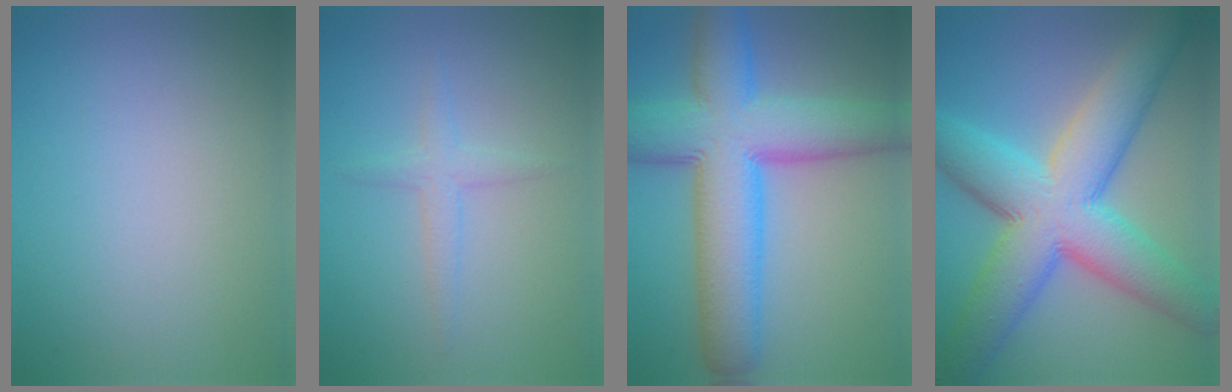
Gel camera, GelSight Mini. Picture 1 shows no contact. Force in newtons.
{"total": 1.6, "press": 1.6, "slide": 0.1}
{"total": 11.7, "press": 11.7, "slide": 0.2}
{"total": 12.0, "press": 12.0, "slide": 0.3}